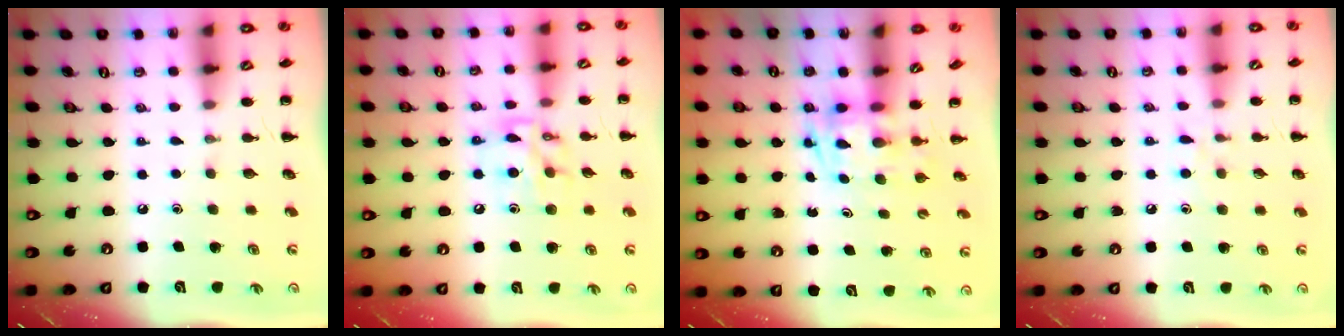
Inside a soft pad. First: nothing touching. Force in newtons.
{"total": 11.4, "press": 11.3, "slide": 1.5}
{"total": 2.8, "press": 2.7, "slide": 0.7}
{"total": 6.7, "press": 6.4, "slide": 1.9}